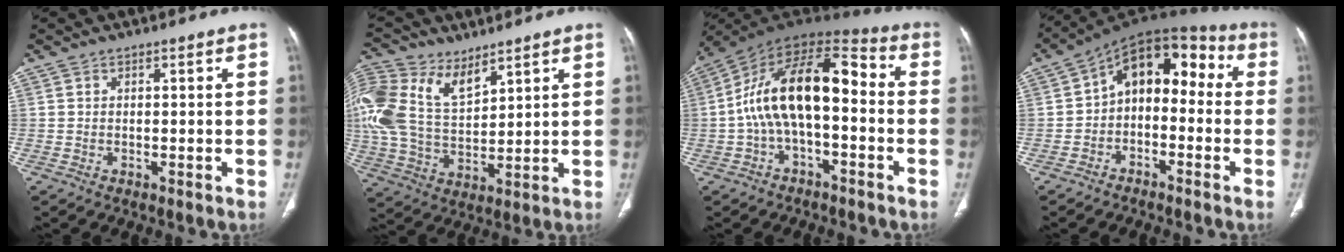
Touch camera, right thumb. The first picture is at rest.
{"total": 17.9, "force": [9.2, 10.1, 11.6], "torque": [-0.262, -0.013, 0.185]}
{"total": 17.4, "force": [-1.2, 8.5, 15.1], "torque": [-0.252, 0.059, -0.029]}
{"total": 12.6, "force": [-0.8, 8.3, 9.4], "torque": [-0.098, 0.058, -0.031]}